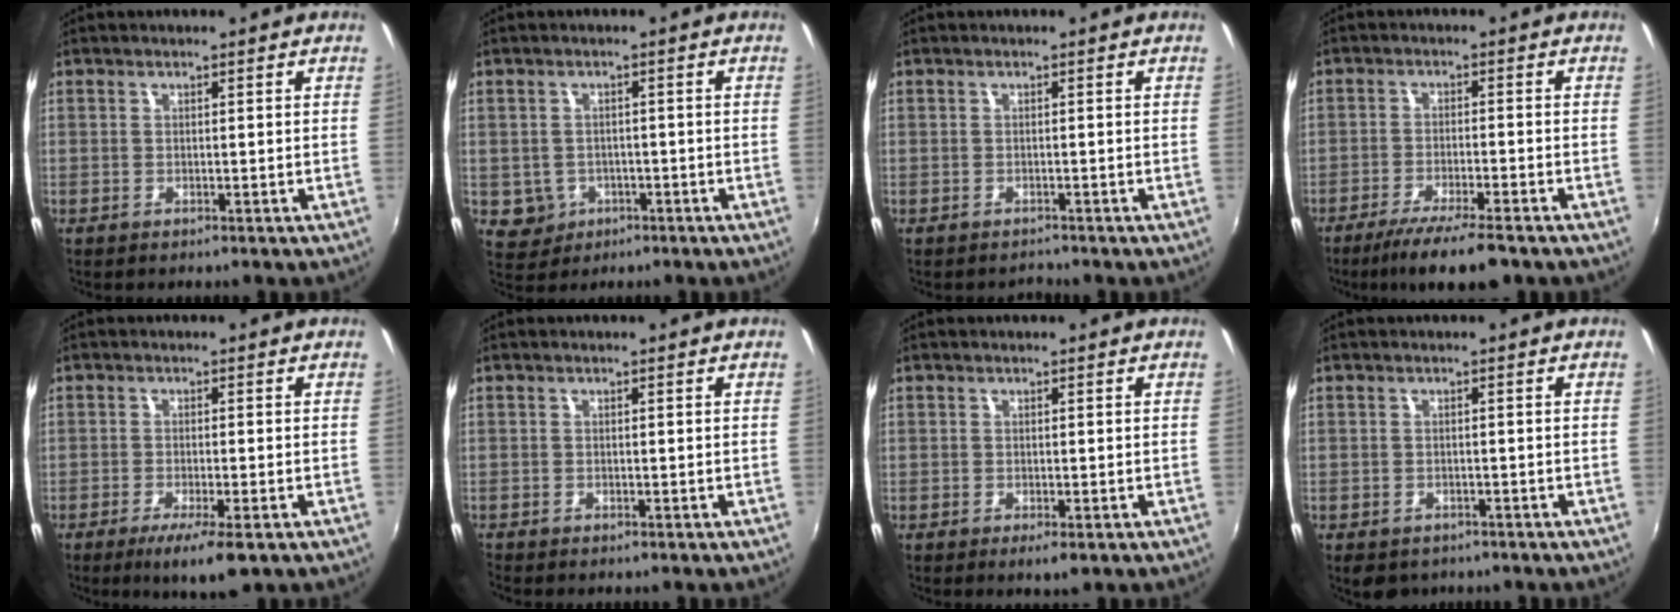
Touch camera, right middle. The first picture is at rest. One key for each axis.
{"total": 4.7, "fx": -1.4, "fy": 4.4, "fz": 1.1, "tx": -0.035, "ty": 0.003, "tz": -0.010}
{"total": 0.9, "fx": -0.9, "fy": 0.1, "fz": -0.3, "tx": 0.004, "ty": -0.001, "tz": -0.012}
{"total": 9.3, "fx": -7.1, "fy": 0.9, "fz": 5.9, "tx": -0.121, "ty": -0.024, "tz": -0.118}
{"total": 6.1, "fx": -3.6, "fy": 0.9, "fz": 4.8, "tx": -0.094, "ty": -0.019, "tz": -0.058}
{"total": 0.6, "fx": -0.6, "fy": 0.1, "fz": 0.0, "tx": -0.001, "ty": -0.004, "tz": -0.014}
{"total": 1.6, "fx": -0.7, "fy": 0.6, "fz": 1.2, "tx": -0.025, "ty": -0.008, "tz": -0.011}
{"total": 4.1, "fx": -2.8, "fy": 2.5, "fz": 1.6, "tx": -0.039, "ty": -0.016, "tz": -0.036}